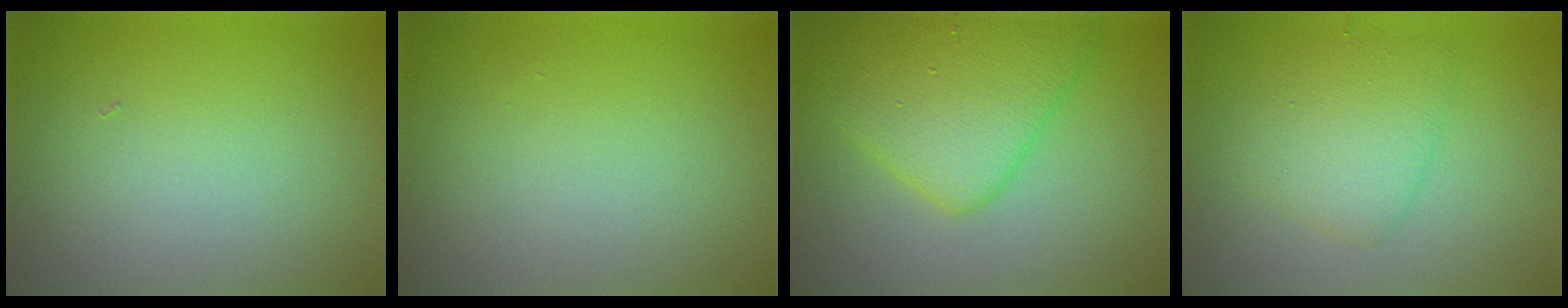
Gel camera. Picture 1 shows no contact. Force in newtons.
{"total": 0.0}
{"total": 6.9, "press": 6.9, "slide": 0.3}
{"total": 3.4, "press": 3.4, "slide": 0.1}